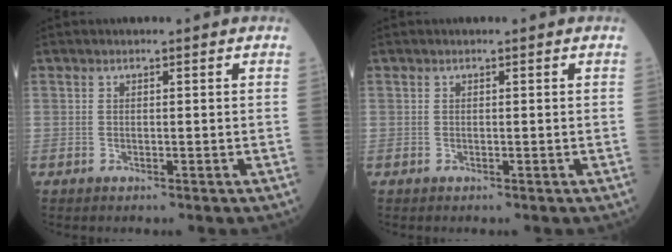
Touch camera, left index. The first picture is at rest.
{"total": 0.0}